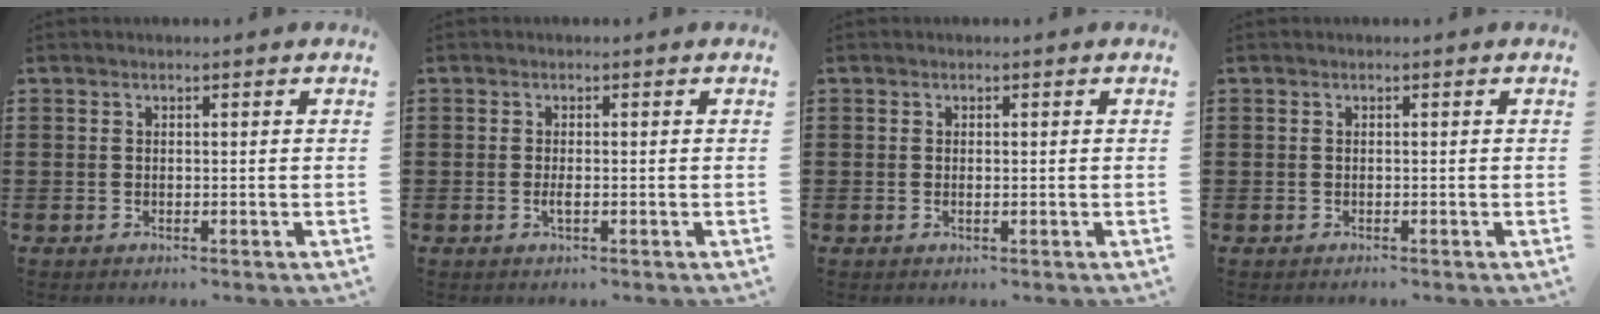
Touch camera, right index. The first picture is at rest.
{"total": 1.3, "force": [-0.4, 0.4, 1.2], "torque": [-0.031, -0.004, -0.008]}
{"total": 0.5, "force": [0.0, 0.1, 0.5], "torque": [-0.010, -0.002, 0.000]}
{"total": 0.0}